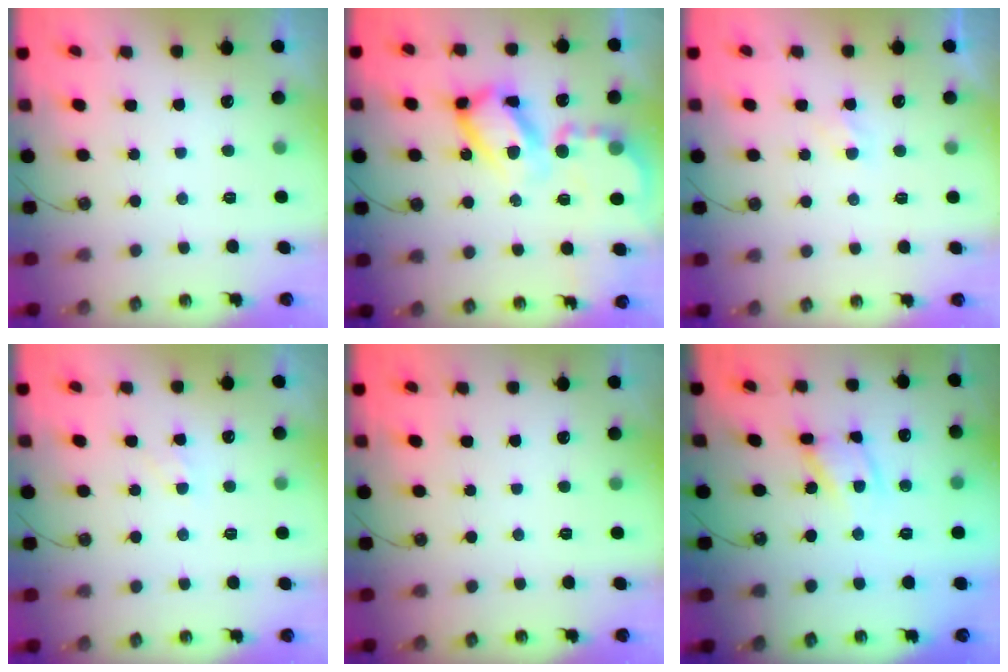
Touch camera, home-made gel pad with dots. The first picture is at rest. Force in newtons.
{"total": 18.7, "press": 18.6, "slide": 1.7}
{"total": 2.1, "press": 2.1, "slide": 0.4}
{"total": 5.4, "press": 5.4, "slide": 0.6}
{"total": 0.0}
{"total": 11.2, "press": 11.2, "slide": 0.7}